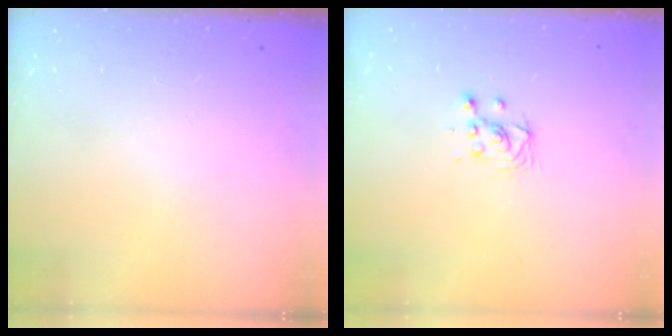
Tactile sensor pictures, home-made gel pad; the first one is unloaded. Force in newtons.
{"total": 3.2, "press": 3.2, "slide": 0.6}